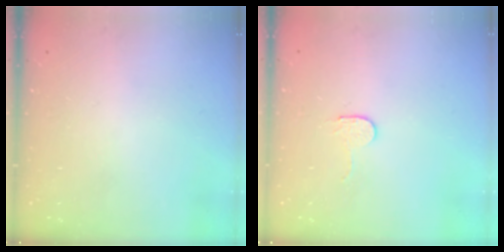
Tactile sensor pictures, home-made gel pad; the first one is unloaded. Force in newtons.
{"total": 2.7, "press": 2.7, "slide": 0.2}